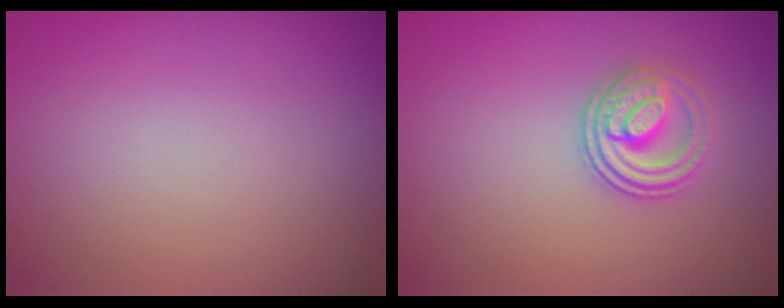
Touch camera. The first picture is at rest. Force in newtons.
{"total": 2.8, "press": 2.6, "slide": 1.1}